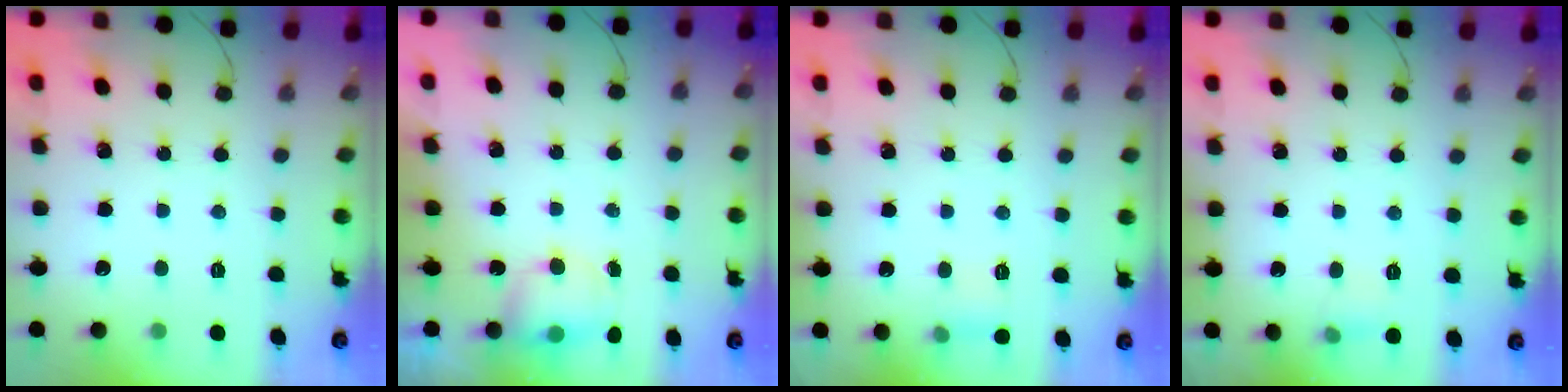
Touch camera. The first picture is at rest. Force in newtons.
{"total": 5.6, "press": 5.5, "slide": 0.8}
{"total": 5.1, "press": 4.9, "slide": 1.4}
{"total": 5.6, "press": 5.4, "slide": 1.7}